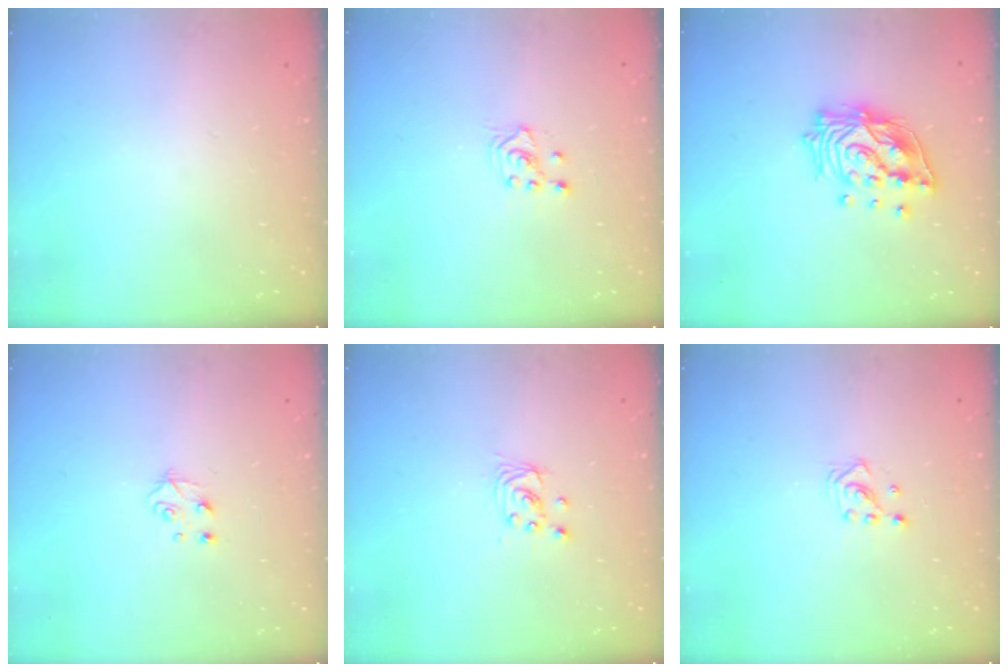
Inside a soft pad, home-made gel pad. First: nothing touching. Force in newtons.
{"total": 2.1, "press": 2.0, "slide": 0.8}
{"total": 16.3, "press": 16.2, "slide": 2.1}
{"total": 4.0, "press": 3.9, "slide": 0.4}
{"total": 2.4, "press": 2.4, "slide": 0.2}
{"total": 2.6, "press": 2.6, "slide": 0.3}